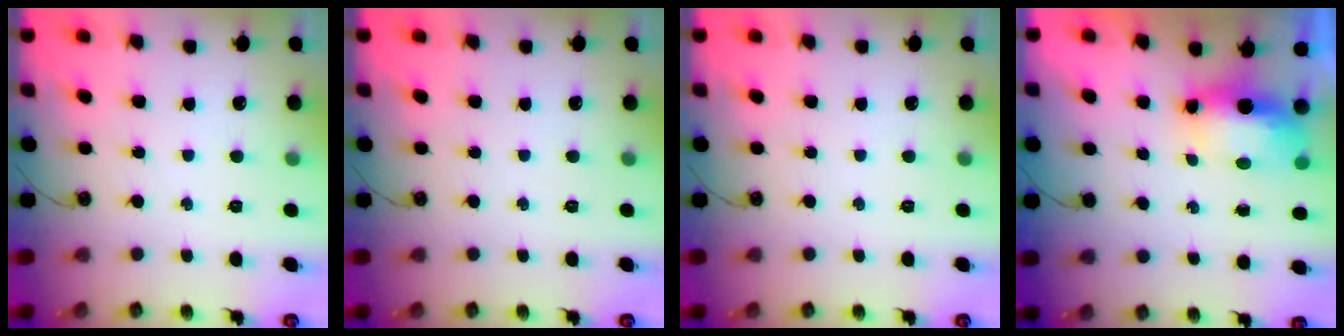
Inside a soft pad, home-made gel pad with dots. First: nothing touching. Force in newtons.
{"total": 0.0}
{"total": 0.0}
{"total": 7.1, "press": 7.1, "slide": 0.5}